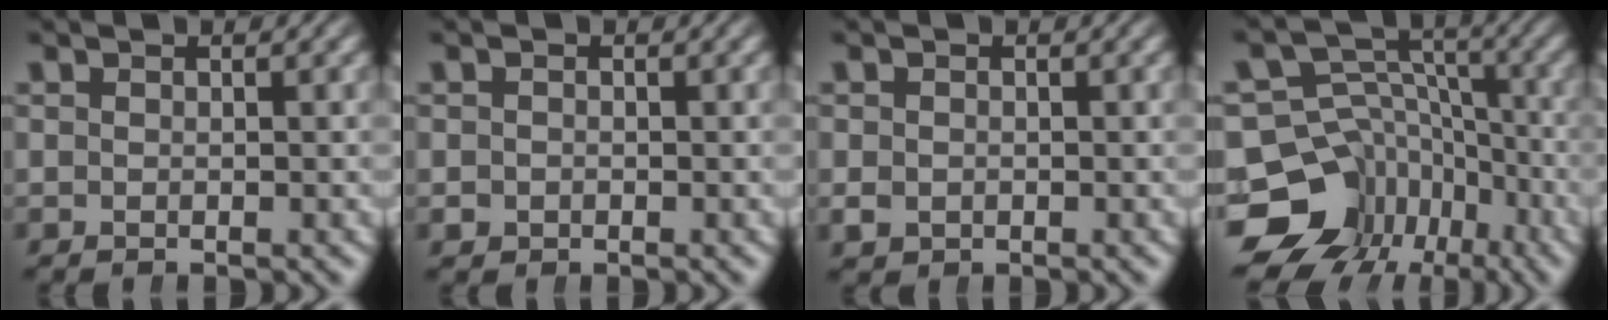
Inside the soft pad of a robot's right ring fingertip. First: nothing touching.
{"total": 1.3, "force": [-0.5, 1.2, 0.3], "torque": [-0.010, -0.014, 0.001]}
{"total": 1.3, "force": [-0.3, 1.1, 0.5], "torque": [-0.013, -0.010, 0.002]}
{"total": 17.3, "force": [-6.3, 14.2, 7.5], "torque": [-0.118, -0.070, -0.088]}